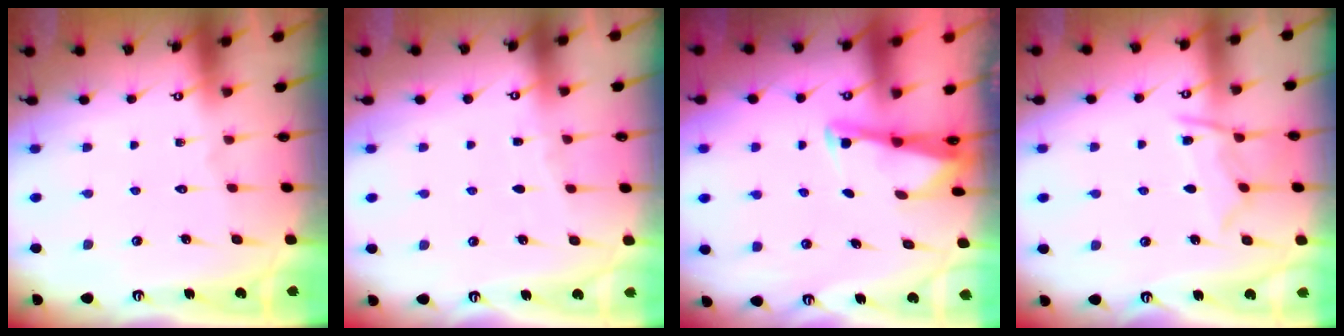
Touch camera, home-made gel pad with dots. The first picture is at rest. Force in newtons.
{"total": 2.3, "press": 2.2, "slide": 0.3}
{"total": 2.6, "press": 2.6, "slide": 0.1}
{"total": 9.4, "press": 9.3, "slide": 0.9}